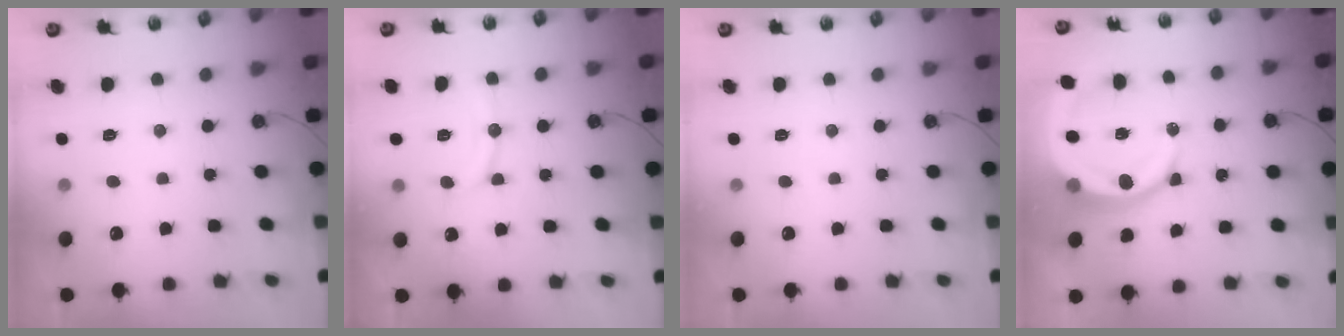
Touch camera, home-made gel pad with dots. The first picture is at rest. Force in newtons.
{"total": 8.8, "press": 8.7, "slide": 0.8}
{"total": 0.0}
{"total": 15.2, "press": 15.1, "slide": 1.6}